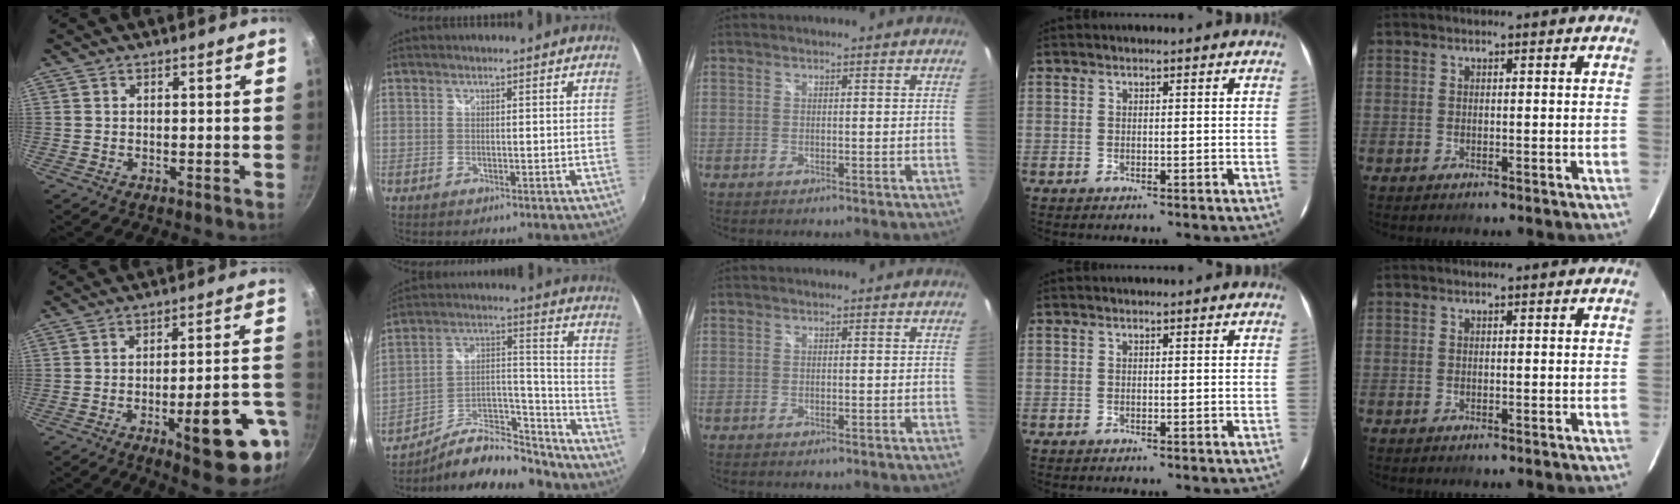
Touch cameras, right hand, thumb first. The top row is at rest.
{"thumb": {"total": 16.8, "force": [-6.9, 4.8, 14.6], "torque": [-0.160, 0.039, -0.089]}, "index": {"total": 17.9, "force": [-13.7, 7.1, 9.1], "torque": [-0.156, 0.035, -0.208]}}